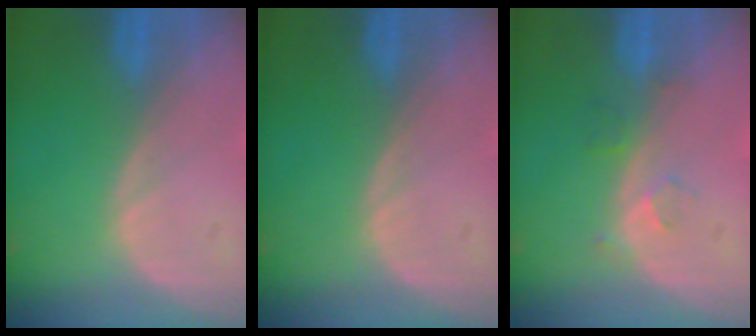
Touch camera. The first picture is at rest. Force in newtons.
{"total": 0.0}
{"total": 2.7, "press": 2.3, "slide": 1.5}